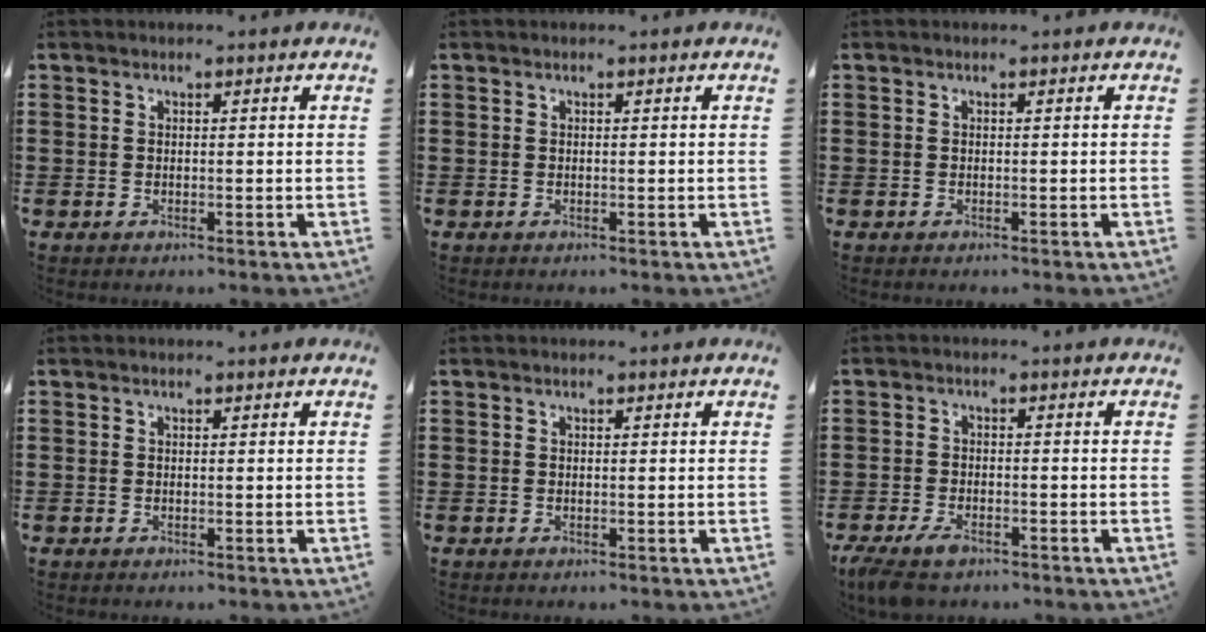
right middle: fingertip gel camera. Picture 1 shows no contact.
{"total": 0.0}
{"total": 0.0}
{"total": 0.0}
{"total": 0.0}
{"total": 3.5, "force": [-2.7, 1.0, 1.9], "torque": [-0.055, -0.007, -0.059]}